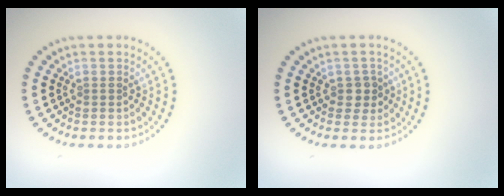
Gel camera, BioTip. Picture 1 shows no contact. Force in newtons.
{"total": 1.5, "press": 1.4, "slide": 0.6}